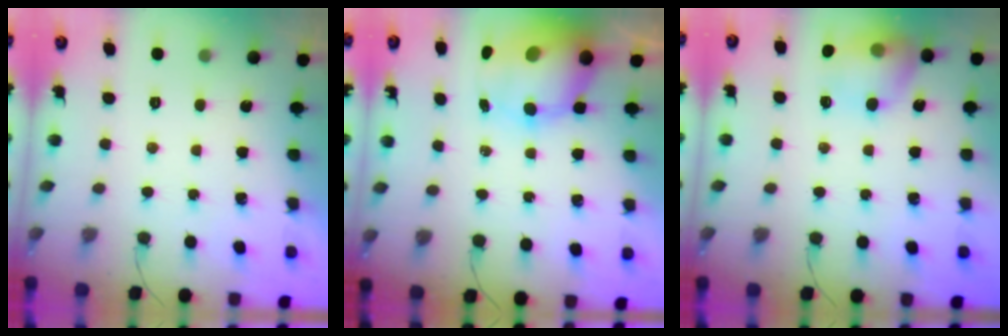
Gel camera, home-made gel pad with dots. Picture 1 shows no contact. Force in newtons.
{"total": 11.4, "press": 11.0, "slide": 3.0}
{"total": 13.8, "press": 13.7, "slide": 2.0}